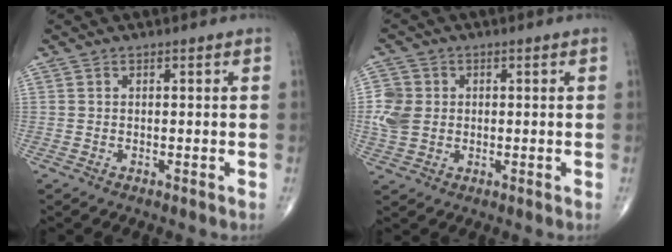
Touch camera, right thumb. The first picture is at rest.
{"total": 6.1, "force": [0.2, 5.1, 3.3], "torque": [-0.063, 0.003, 0.002]}